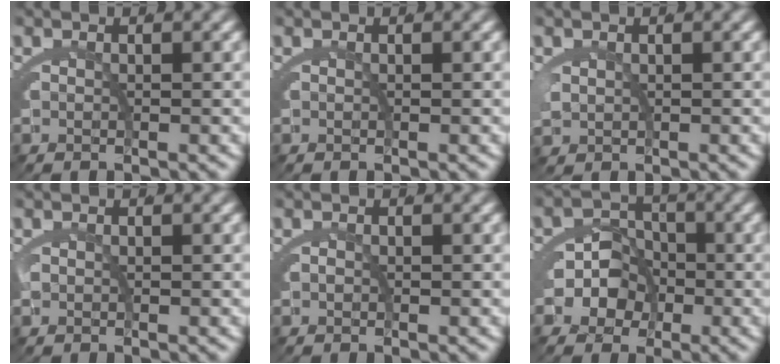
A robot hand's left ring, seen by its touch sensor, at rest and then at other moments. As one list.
[{"total": 0.0}, {"total": 1.3, "force": [0.6, 1.0, 0.7], "torque": [-0.033, -0.014, 0.025]}, {"total": 0.0}, {"total": 0.5, "force": [-0.1, -0.5, 0.0], "torque": [-0.003, -0.005, 0.002]}, {"total": 8.3, "force": [-1.9, 7.1, 3.8], "torque": [-0.071, -0.024, -0.037]}]